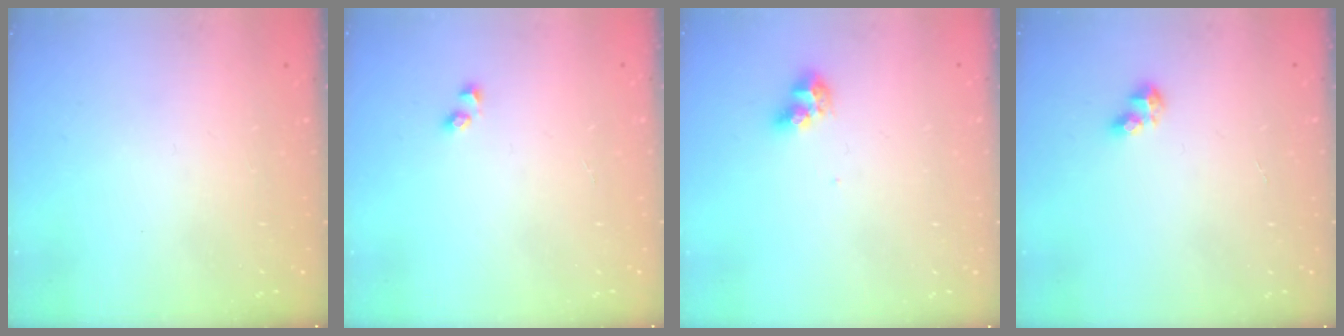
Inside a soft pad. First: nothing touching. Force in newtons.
{"total": 2.1, "press": 1.7, "slide": 1.2}
{"total": 7.1, "press": 7.1, "slide": 0.8}
{"total": 4.0, "press": 4.0, "slide": 0.4}